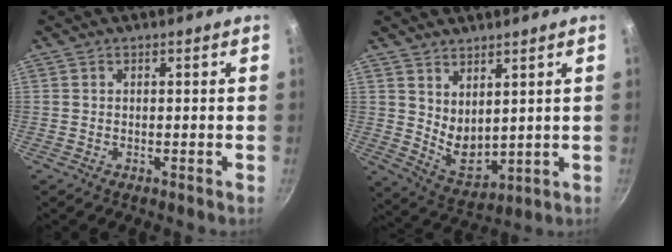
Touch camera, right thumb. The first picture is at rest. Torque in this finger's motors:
{"motor_torque": [-0.73, 0.68, -0.14, 0.20, 0.06]}